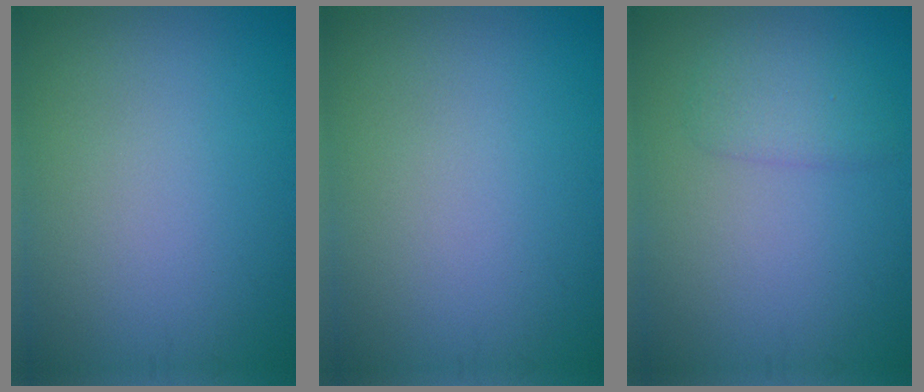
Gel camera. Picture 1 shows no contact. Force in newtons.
{"total": 0.0}
{"total": 1.9, "press": 1.9, "slide": 0.1}